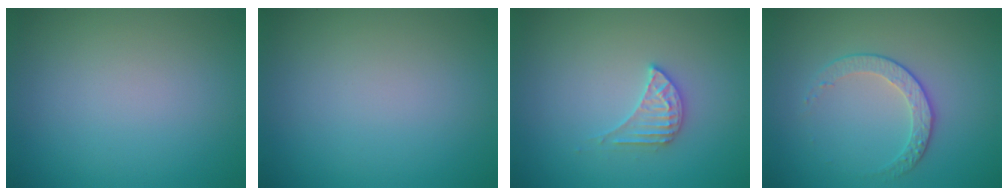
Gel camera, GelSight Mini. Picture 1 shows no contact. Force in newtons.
{"total": 0.0}
{"total": 2.3, "press": 2.3, "slide": 0.3}
{"total": 2.2, "press": 1.7, "slide": 1.4}